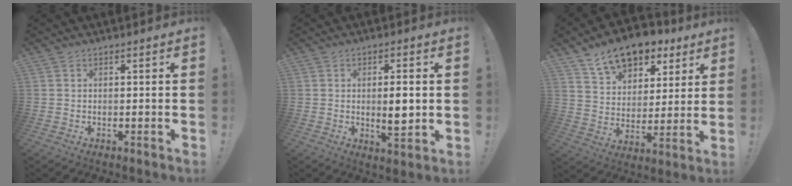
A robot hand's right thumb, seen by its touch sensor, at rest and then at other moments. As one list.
[{"total": 6.4, "force": [0.3, 1.8, 6.1], "torque": [-0.077, -0.010, 0.002]}, {"total": 14.0, "force": [10.3, 7.6, 5.6], "torque": [-0.087, -0.070, 0.188]}]